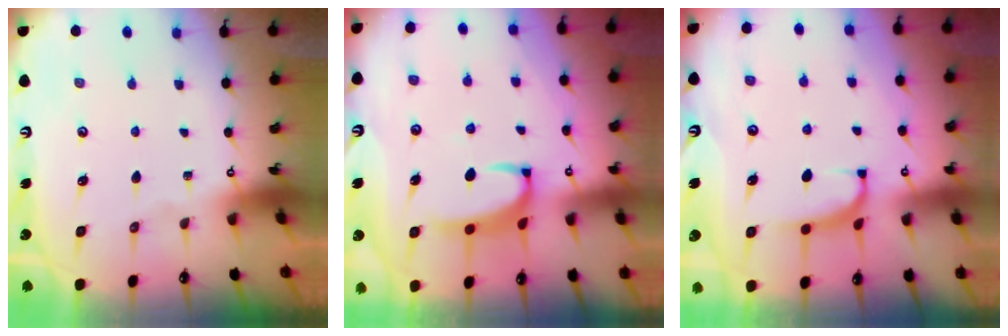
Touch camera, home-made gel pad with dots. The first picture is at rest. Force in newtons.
{"total": 2.4, "press": 2.3, "slide": 0.7}
{"total": 0.8, "press": 0.6, "slide": 0.6}